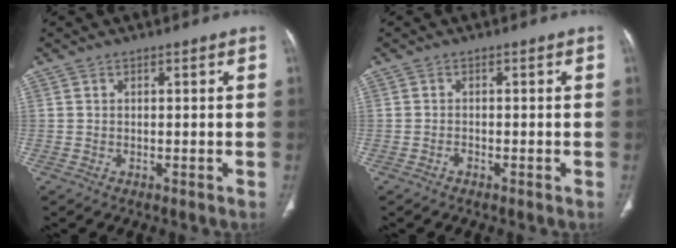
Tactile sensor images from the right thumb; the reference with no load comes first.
{"total": 0.7, "force": [-0.5, 0.4, 0.3], "torque": [-0.001, 0.005, -0.009]}